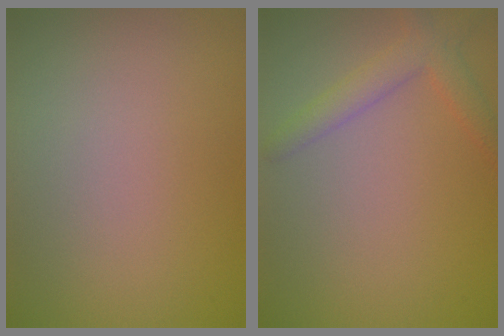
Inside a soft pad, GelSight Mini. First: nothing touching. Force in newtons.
{"total": 2.7, "press": 2.7, "slide": 0.2}